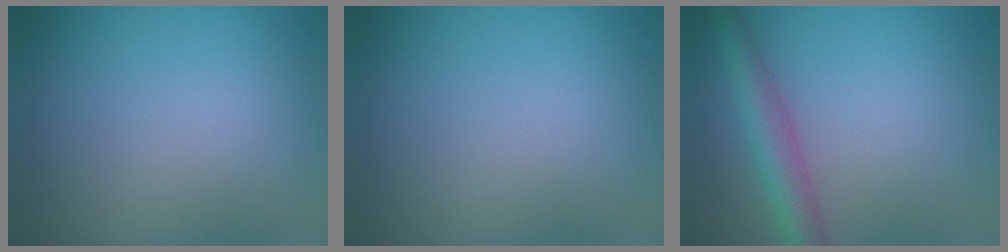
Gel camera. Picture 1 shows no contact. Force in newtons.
{"total": 0.0}
{"total": 4.0, "press": 4.0, "slide": 0.1}